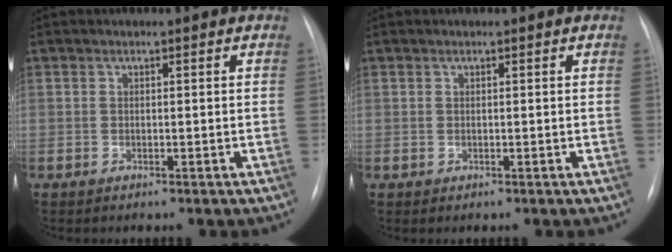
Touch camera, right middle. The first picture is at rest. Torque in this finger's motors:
{"motor_torque": [-0.07, 0.00, 0.05, 0.01]}